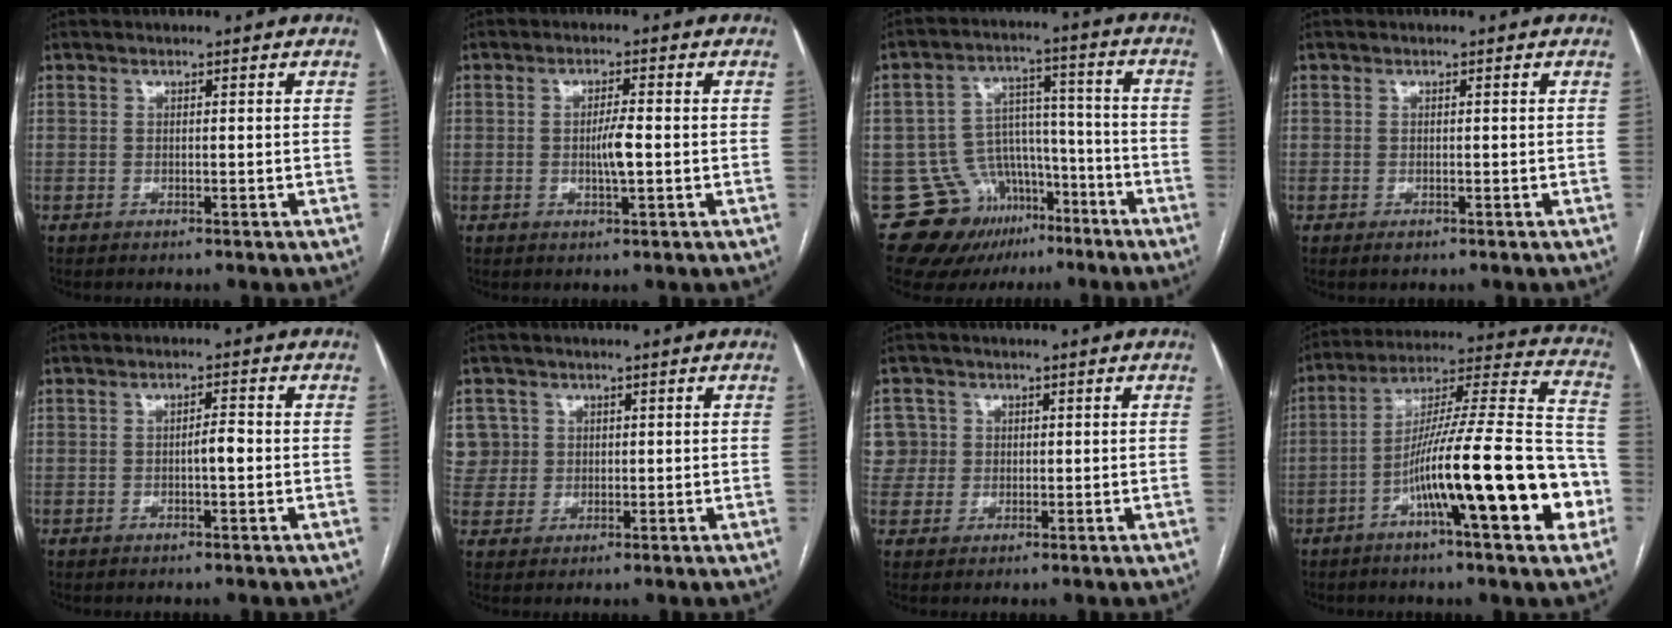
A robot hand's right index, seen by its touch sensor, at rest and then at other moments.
{"total": 3.4, "force": [-0.4, 0.4, 3.4], "torque": [-0.061, -0.002, -0.006]}
{"total": 12.8, "force": [-8.0, 9.7, 2.5], "torque": [-0.033, 0.081, -0.109]}
{"total": 0.9, "force": [-0.4, 0.7, 0.4], "torque": [-0.002, 0.002, -0.004]}
{"total": 2.3, "force": [-0.4, 0.4, 2.3], "torque": [-0.035, 0.004, -0.008]}
{"total": 5.8, "force": [2.0, 5.5, 0.0], "torque": [0.007, 0.017, 0.048]}
{"total": 5.0, "force": [1.2, 4.9, -0.1], "torque": [0.016, 0.018, 0.026]}
{"total": 22.3, "force": [-7.9, 2.0, 20.8], "torque": [-0.287, 0.012, -0.125]}